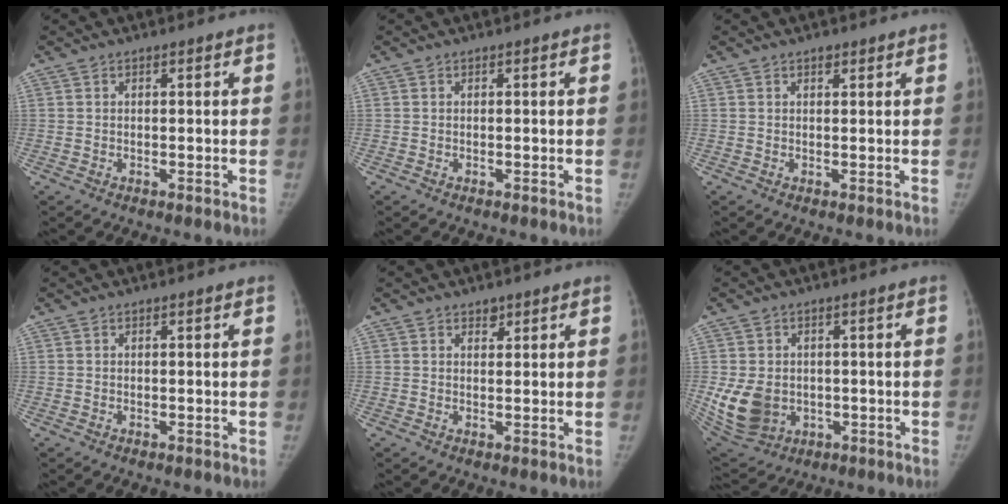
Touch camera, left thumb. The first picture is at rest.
{"total": 0.0}
{"total": 1.2, "force": [0.9, 0.5, 0.6], "torque": [-0.005, -0.005, 0.012]}
{"total": 0.0}
{"total": 1.5, "force": [1.1, 0.8, 0.4], "torque": [0.003, -0.008, 0.016]}
{"total": 11.0, "force": [-1.1, 8.8, 6.5], "torque": [-0.117, -0.004, 0.004]}